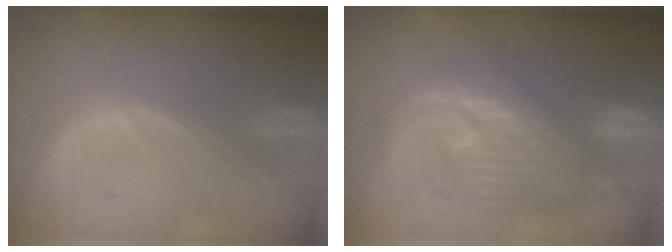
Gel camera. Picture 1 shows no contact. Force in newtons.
{"total": 12.4, "press": 12.3, "slide": 1.3}